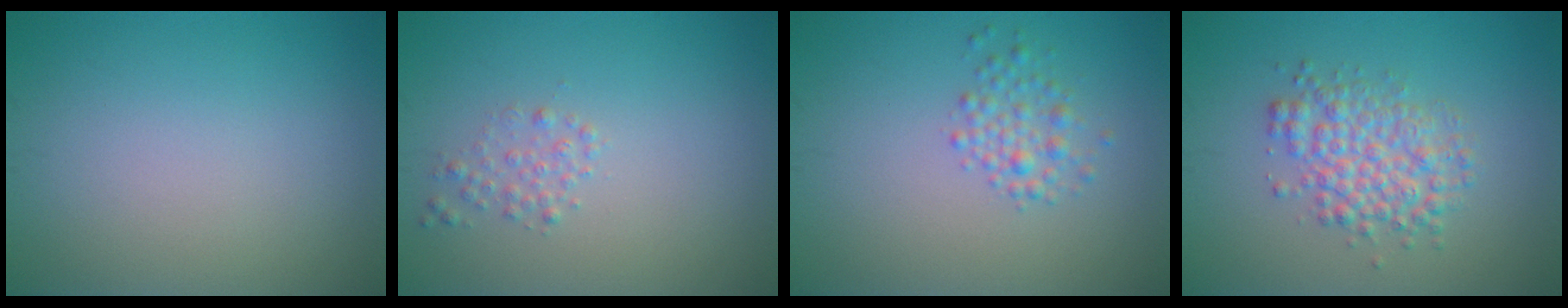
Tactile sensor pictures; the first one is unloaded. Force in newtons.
{"total": 1.2, "press": 1.2, "slide": 0.0}
{"total": 2.1, "press": 2.1, "slide": 0.1}
{"total": 4.1, "press": 4.1, "slide": 0.1}